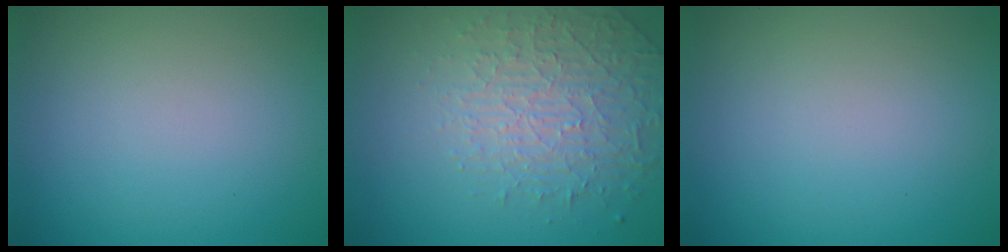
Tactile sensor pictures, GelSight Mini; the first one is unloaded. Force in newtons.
{"total": 4.5, "press": 3.2, "slide": 3.1}
{"total": 0.0}